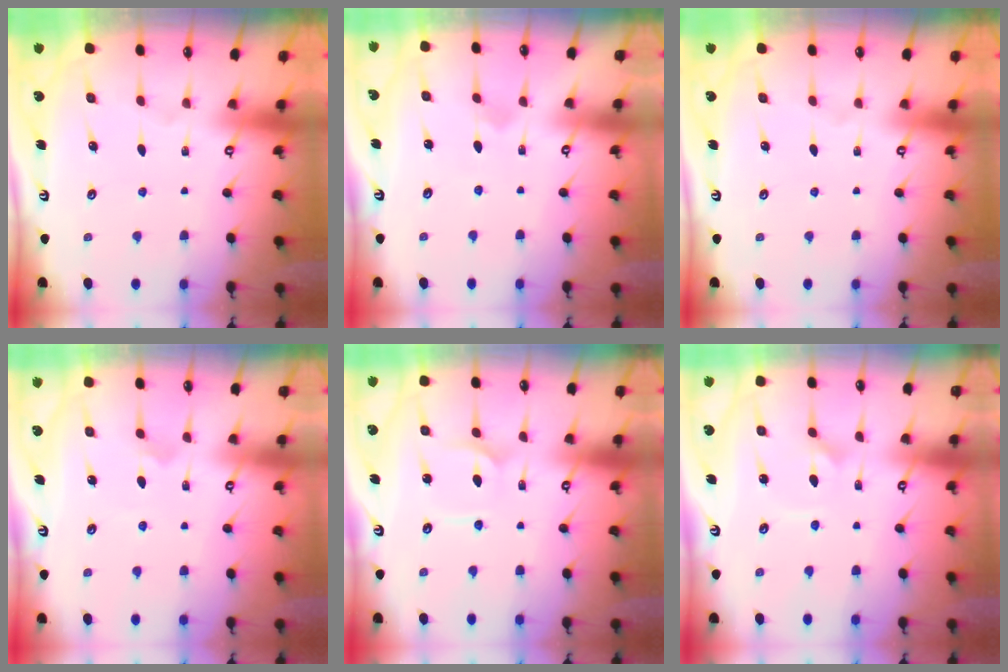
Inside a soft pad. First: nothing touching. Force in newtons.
{"total": 1.9, "press": 1.9, "slide": 0.1}
{"total": 0.0}
{"total": 2.5, "press": 2.5, "slide": 0.2}
{"total": 1.6, "press": 1.6, "slide": 0.0}
{"total": 1.4, "press": 1.3, "slide": 0.6}